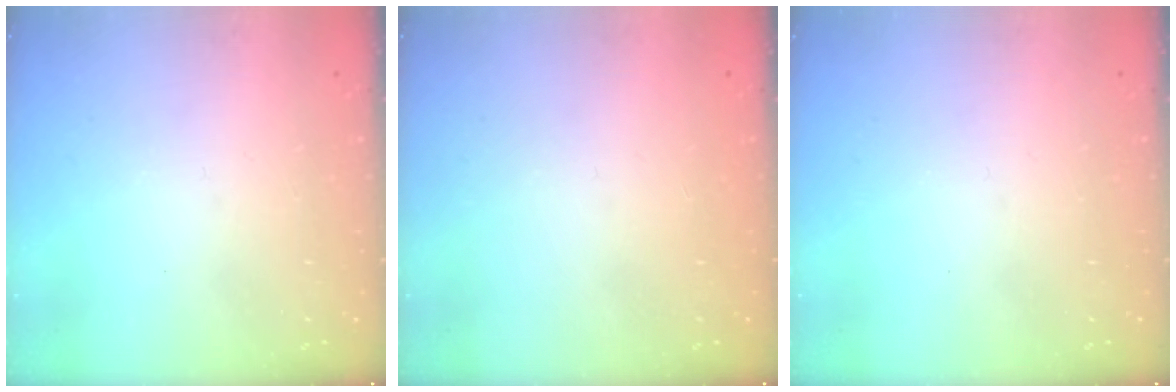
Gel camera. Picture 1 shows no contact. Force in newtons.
{"total": 1.1, "press": 1.0, "slide": 0.1}
{"total": 0.0}